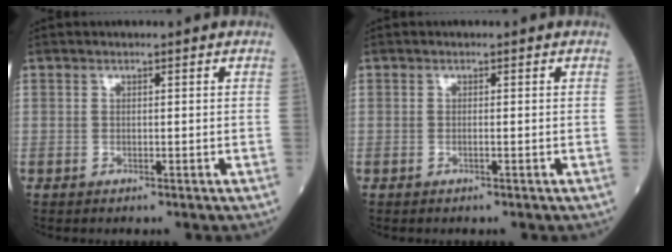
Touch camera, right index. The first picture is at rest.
{"total": 0.0}